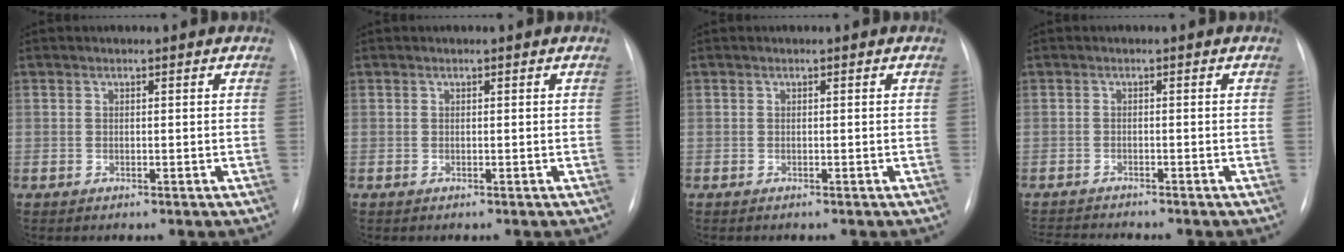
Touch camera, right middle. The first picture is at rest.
{"total": 0.0}
{"total": 0.0}
{"total": 4.2, "force": [-4.1, -0.6, 0.8], "torque": [-0.012, -0.016, -0.067]}